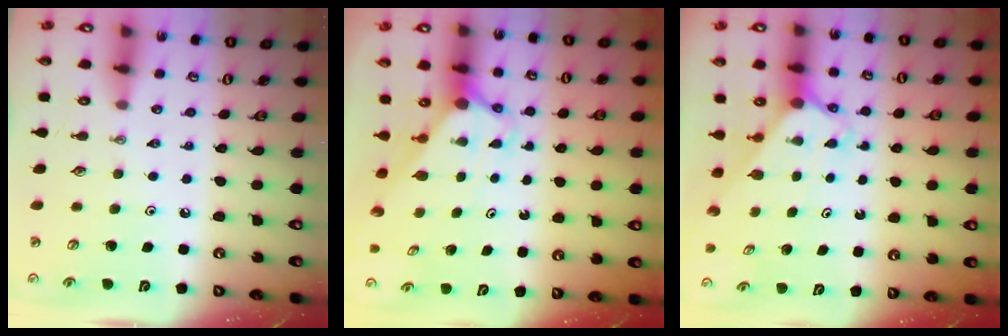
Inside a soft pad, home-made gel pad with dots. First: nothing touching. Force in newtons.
{"total": 2.6, "press": 2.6, "slide": 0.0}
{"total": 2.4, "press": 2.4, "slide": 0.2}